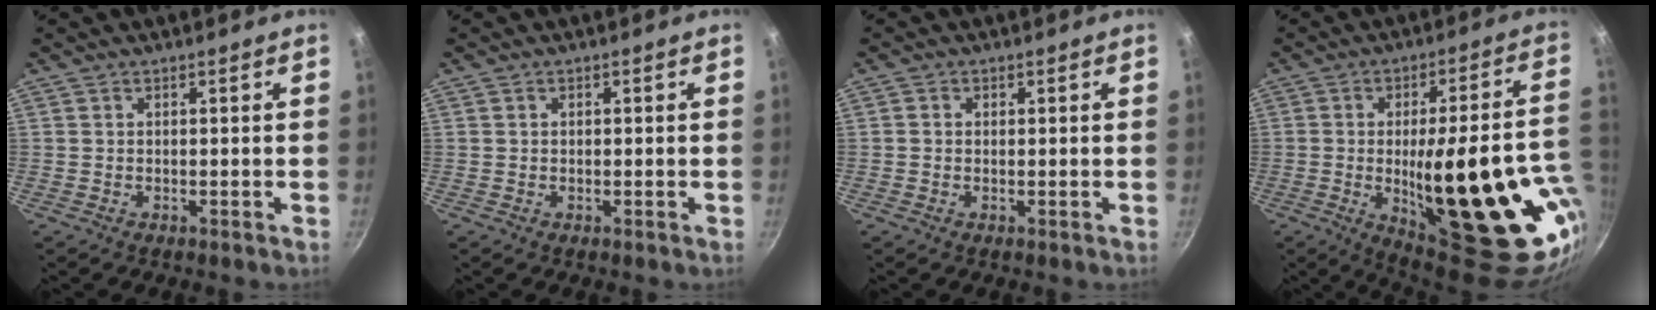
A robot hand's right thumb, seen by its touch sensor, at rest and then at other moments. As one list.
[{"total": 0.6, "force": [0.2, 0.4, 0.3], "torque": [-0.004, 0.003, 0.003]}, {"total": 1.0, "force": [0.1, 0.9, 0.3], "torque": [-0.004, 0.003, 0.000]}, {"total": 31.0, "force": [-4.7, 10.2, 28.9], "torque": [-0.362, -0.005, -0.038]}]